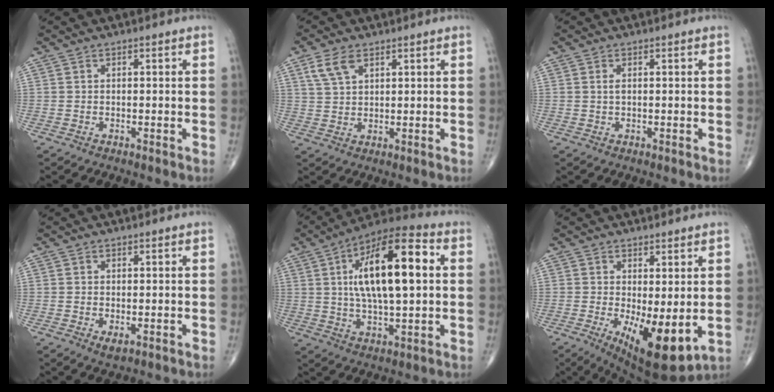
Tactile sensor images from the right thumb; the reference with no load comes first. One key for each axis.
{"total": 5.1, "fx": 2.7, "fy": 2.8, "fz": 3.3, "tx": -0.063, "ty": -0.003, "tz": 0.059}
{"total": 0.9, "fx": 0.2, "fy": 0.4, "fz": 0.8, "tx": -0.017, "ty": 0.001, "tz": 0.004}
{"total": 1.8, "fx": -0.4, "fy": 1.0, "fz": 1.5, "tx": -0.024, "ty": -0.003, "tz": -0.002}
{"total": 19.8, "fx": 3.5, "fy": 7.5, "fz": 18.0, "tx": -0.287, "ty": 0.015, "tz": 0.050}
{"total": 11.4, "fx": -1.8, "fy": 4.2, "fz": 10.4, "tx": -0.158, "ty": -0.026, "tz": -0.013}